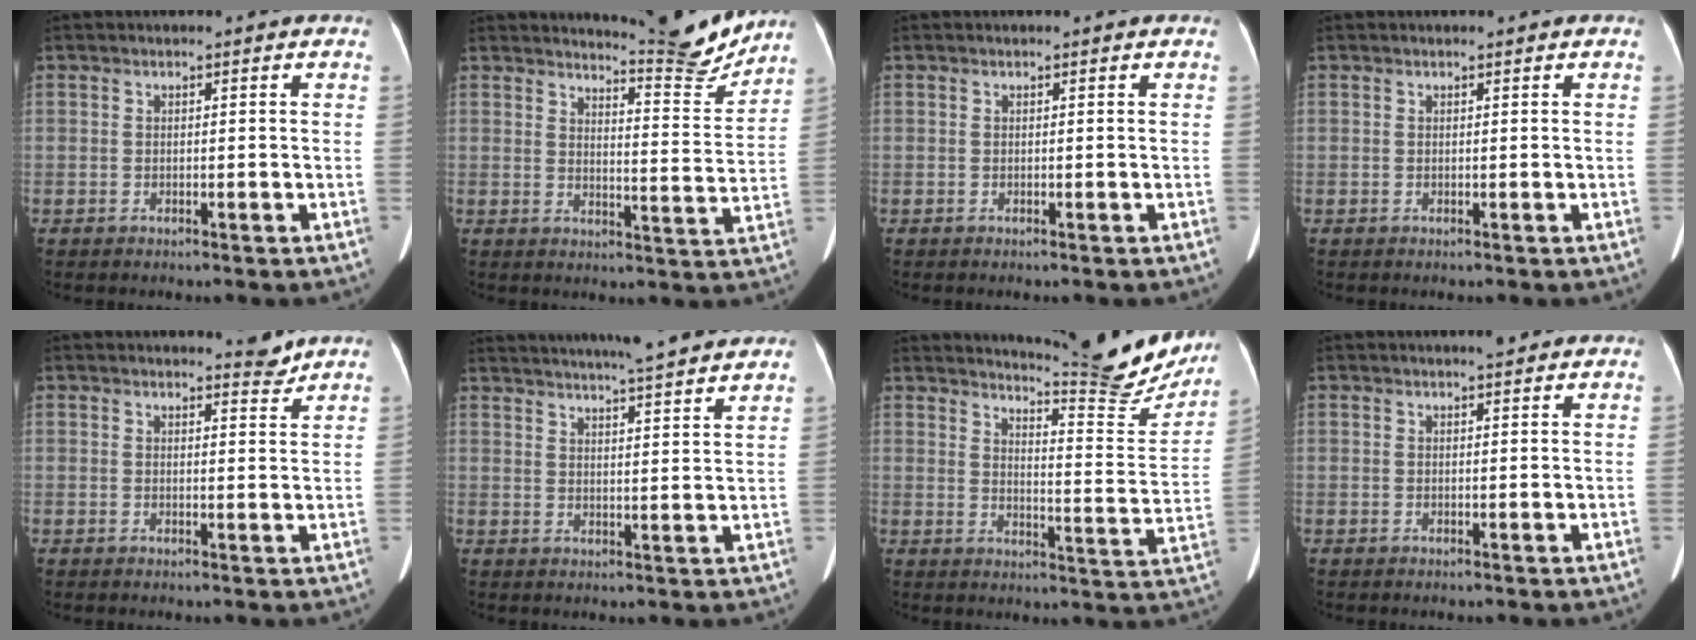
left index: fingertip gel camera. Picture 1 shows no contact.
{"total": 9.2, "force": [9.1, -0.3, 1.1], "torque": [-0.020, -0.044, 0.117]}
{"total": 0.0}
{"total": 0.0}
{"total": 2.1, "force": [2.1, 0.1, 0.1], "torque": [-0.005, -0.017, 0.025]}
{"total": 17.1, "force": [15.4, 0.4, 7.3], "torque": [-0.119, 0.013, 0.207]}
{"total": 16.6, "force": [15.9, 1.0, 4.9], "torque": [-0.067, -0.083, 0.186]}
{"total": 2.0, "force": [1.6, 0.3, 1.1], "torque": [-0.017, 0.002, 0.022]}